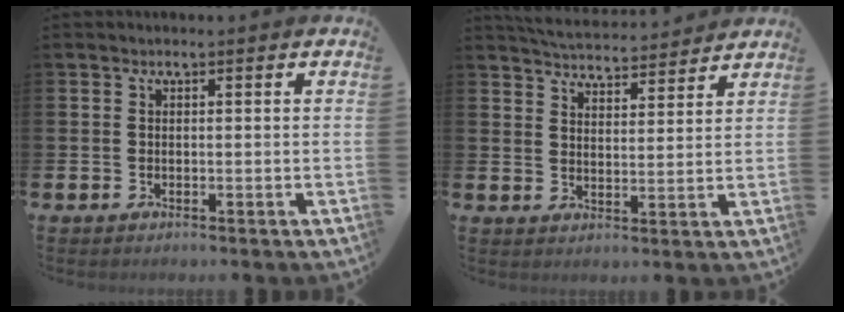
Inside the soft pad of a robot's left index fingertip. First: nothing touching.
{"total": 5.1, "force": [5.1, 0.5, 0.1], "torque": [-0.018, -0.035, 0.090]}